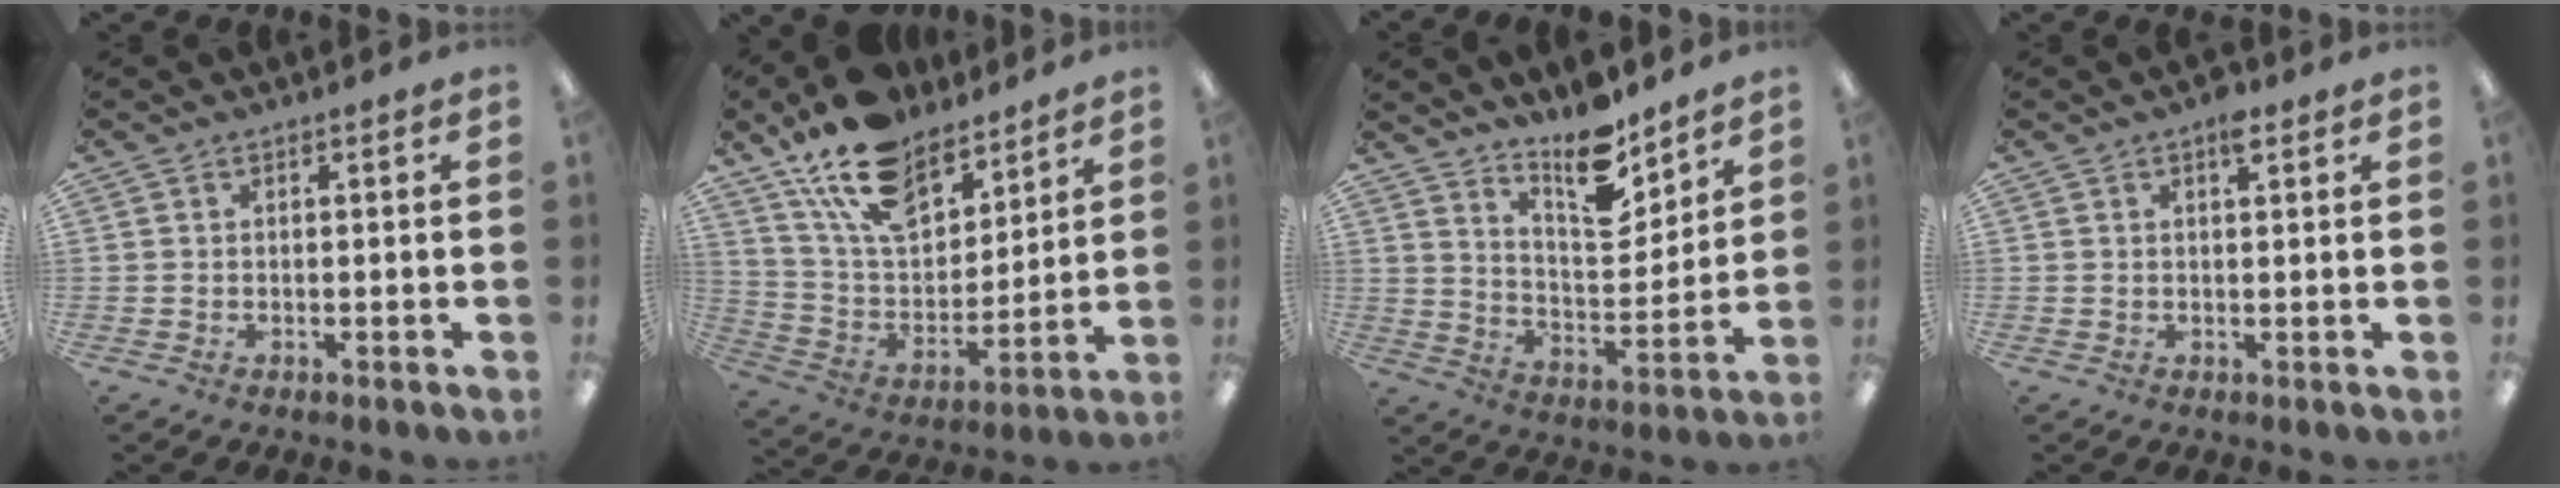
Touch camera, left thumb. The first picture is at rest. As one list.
[{"total": 18.4, "force": [13.8, 8.9, 8.4], "torque": [-0.172, -0.071, 0.251]}, {"total": 13.3, "force": [10.6, 4.8, 6.3], "torque": [-0.092, -0.077, 0.187]}, {"total": 3.4, "force": [1.9, 1.5, 2.4], "torque": [-0.019, -0.008, 0.026]}]